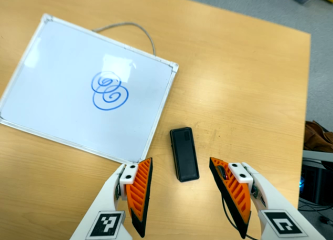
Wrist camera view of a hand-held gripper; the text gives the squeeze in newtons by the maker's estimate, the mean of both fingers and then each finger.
{"total": 0.0}